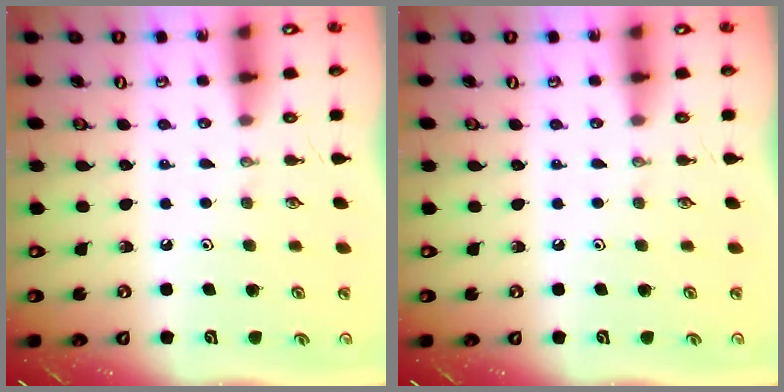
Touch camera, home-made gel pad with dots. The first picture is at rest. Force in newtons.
{"total": 0.0}